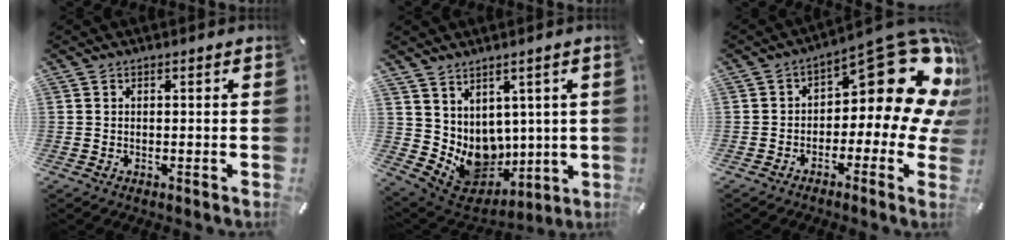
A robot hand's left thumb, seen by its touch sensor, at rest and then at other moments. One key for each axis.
{"total": 9.1, "fx": 2.9, "fy": 8.3, "fz": 2.1, "tx": -0.057, "ty": -0.055, "tz": 0.073}
{"total": 17.5, "fx": 8.3, "fy": 8.3, "fz": 13.0, "tx": -0.154, "ty": -0.066, "tz": 0.135}